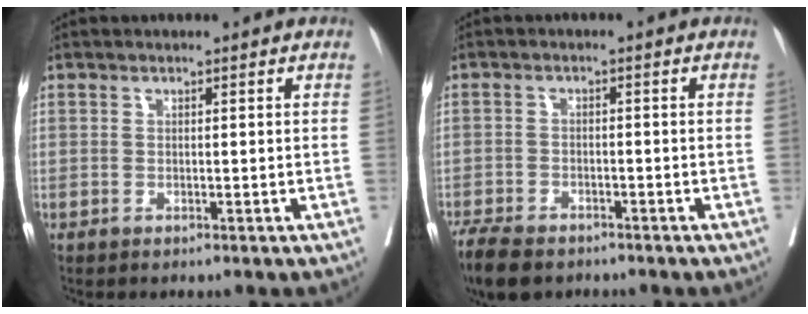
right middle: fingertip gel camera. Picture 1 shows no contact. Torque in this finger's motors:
{"motor_torque": [0.71, -0.74, 0.07, 0.06]}